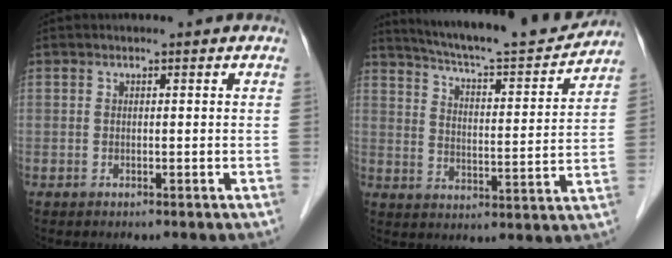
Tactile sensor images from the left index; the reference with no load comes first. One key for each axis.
{"total": 17.9, "fx": 16.7, "fy": 1.0, "fz": 6.5, "tx": -0.108, "ty": -0.020, "tz": 0.237}